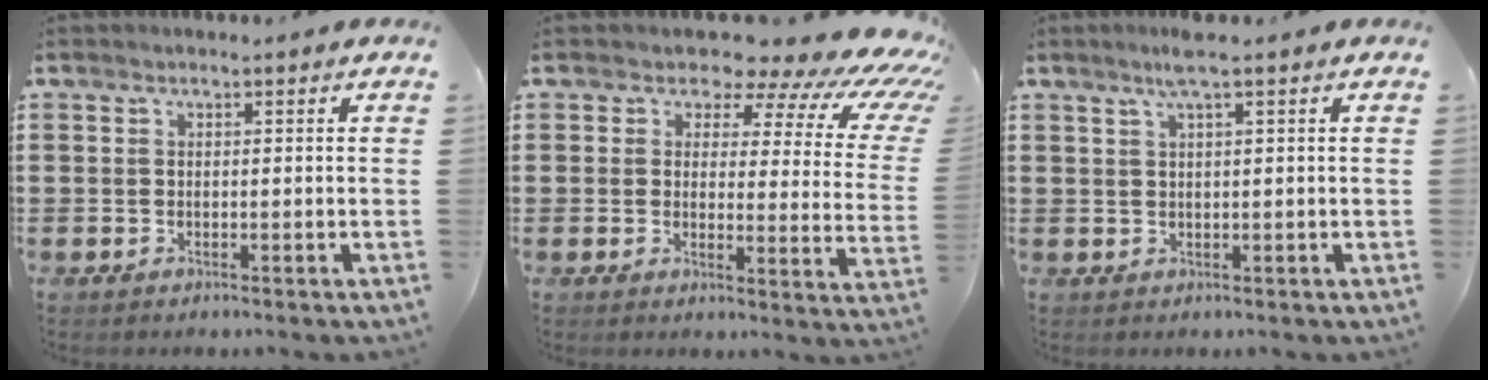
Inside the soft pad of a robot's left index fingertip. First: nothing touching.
{"total": 7.2, "force": [5.4, 3.1, 3.5], "torque": [-0.062, -0.037, 0.090]}
{"total": 2.7, "force": [1.6, -0.2, 2.2], "torque": [-0.046, 0.001, 0.027]}